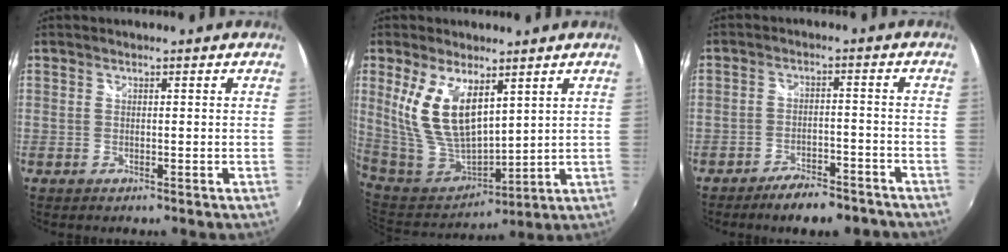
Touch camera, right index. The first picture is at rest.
{"total": 14.6, "force": [6.0, 7.1, 11.2], "torque": [-0.220, -0.006, 0.137]}
{"total": 9.2, "force": [-7.8, 2.9, 3.9], "torque": [-0.085, 0.006, -0.109]}